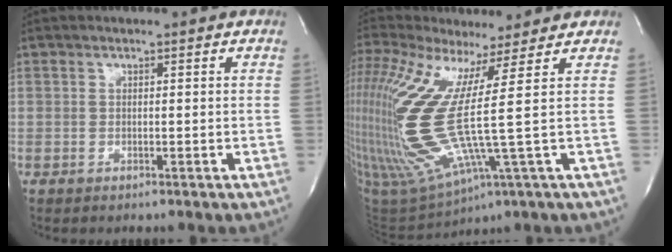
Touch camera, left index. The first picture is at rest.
{"total": 18.6, "force": [4.7, 0.3, 18.0], "torque": [-0.416, -0.008, 0.094]}